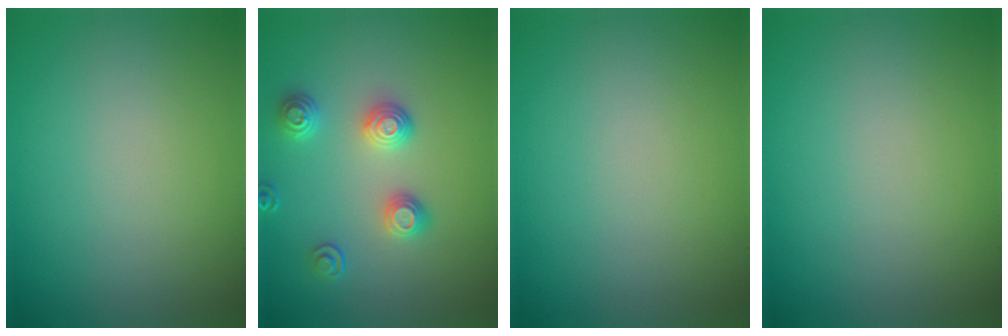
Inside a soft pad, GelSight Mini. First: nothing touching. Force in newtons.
{"total": 3.0, "press": 2.6, "slide": 1.3}
{"total": 0.0}
{"total": 0.0}